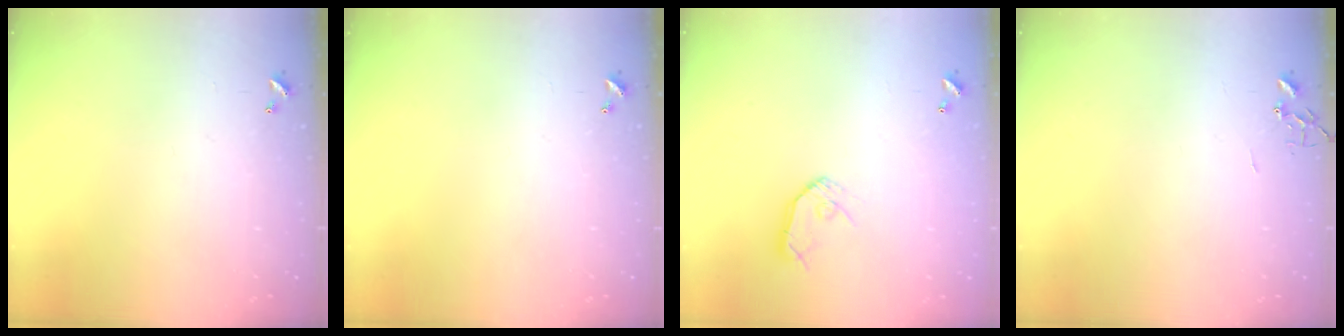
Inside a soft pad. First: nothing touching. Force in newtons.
{"total": 0.0}
{"total": 8.8, "press": 8.8, "slide": 0.6}
{"total": 0.0}